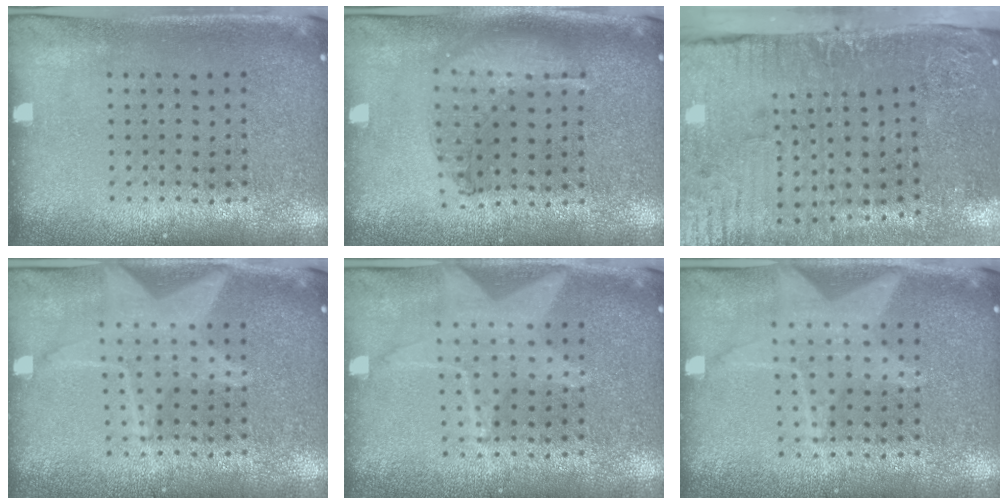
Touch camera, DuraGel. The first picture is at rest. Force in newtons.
{"total": 0.9, "press": 0.9, "slide": 0.2}
{"total": 4.9, "press": 4.0, "slide": 2.9}
{"total": 3.0, "press": 3.0, "slide": 0.4}
{"total": 1.3, "press": 1.3, "slide": 0.4}
{"total": 1.3, "press": 1.3, "slide": 0.2}